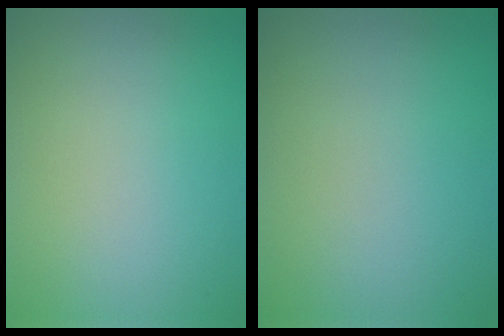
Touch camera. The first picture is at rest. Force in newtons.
{"total": 0.0}